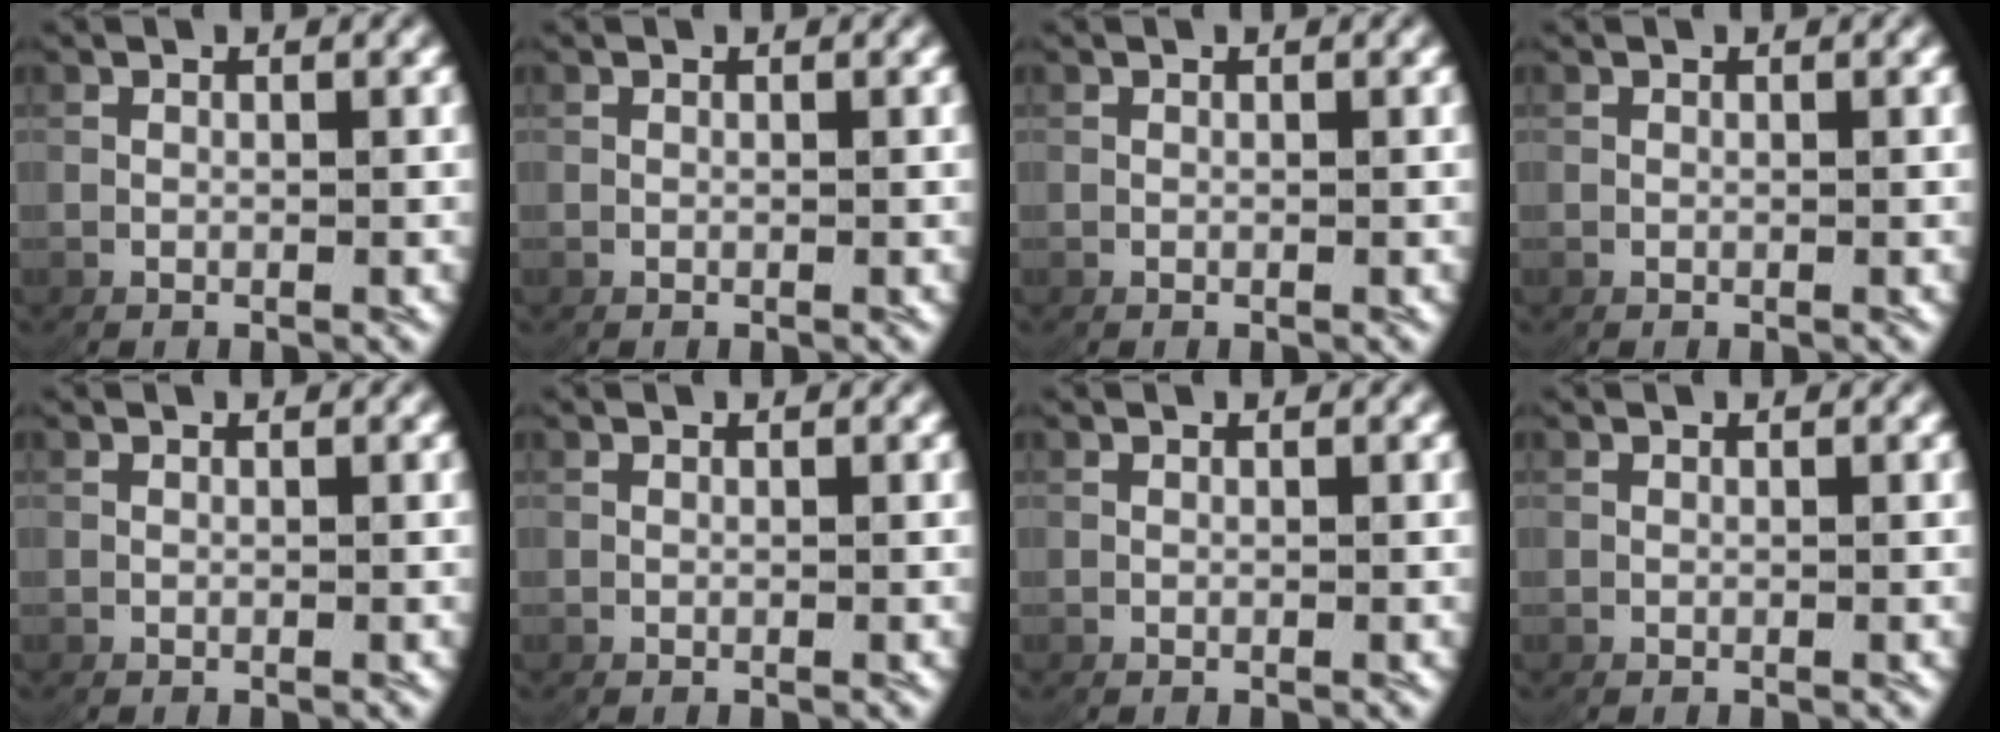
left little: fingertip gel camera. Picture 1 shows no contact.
{"total": 0.0}
{"total": 0.0}
{"total": 0.0}
{"total": 0.0}
{"total": 0.0}
{"total": 0.0}
{"total": 0.0}